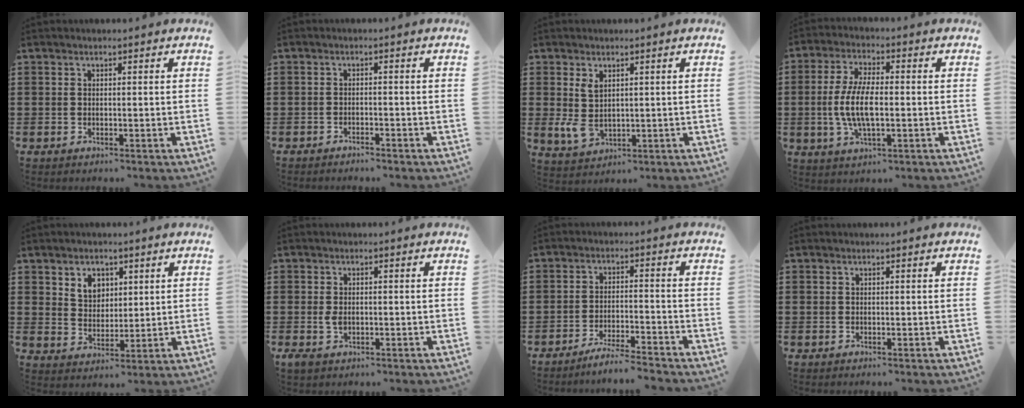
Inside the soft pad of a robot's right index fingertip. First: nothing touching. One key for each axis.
{"total": 1.2, "fx": -1.2, "fy": 0.1, "fz": 0.1, "tx": -0.006, "ty": 0.001, "tz": -0.025}
{"total": 3.8, "fx": 0.7, "fy": 2.3, "fz": 2.9, "tx": -0.066, "ty": -0.001, "tz": 0.012}
{"total": 8.3, "fx": -1.1, "fy": 3.1, "fz": 7.7, "tx": -0.175, "ty": -0.010, "tz": -0.029}
{"total": 4.6, "fx": 2.6, "fy": 3.6, "fz": 1.4, "tx": -0.042, "ty": 0.013, "tz": 0.047}
{"total": 1.9, "fx": -0.4, "fy": 1.1, "fz": 1.5, "tx": -0.039, "ty": -0.004, "tz": -0.008}
{"total": 4.3, "fx": -4.1, "fy": -0.4, "fz": 1.0, "tx": -0.026, "ty": -0.007, "tz": -0.084}
{"total": 0.0}